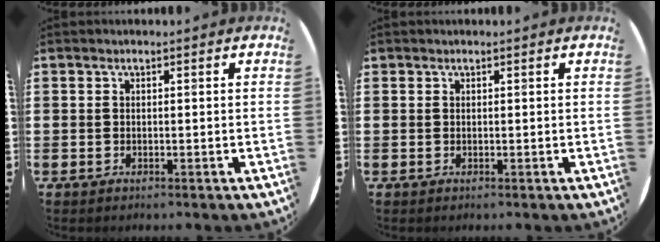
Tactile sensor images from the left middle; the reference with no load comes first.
{"total": 0.0}